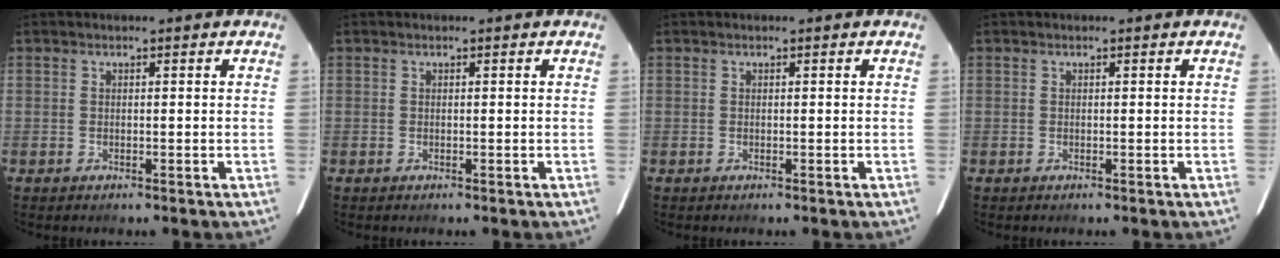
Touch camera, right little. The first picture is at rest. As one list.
[{"total": 0.0}, {"total": 0.0}, {"total": 0.0}]